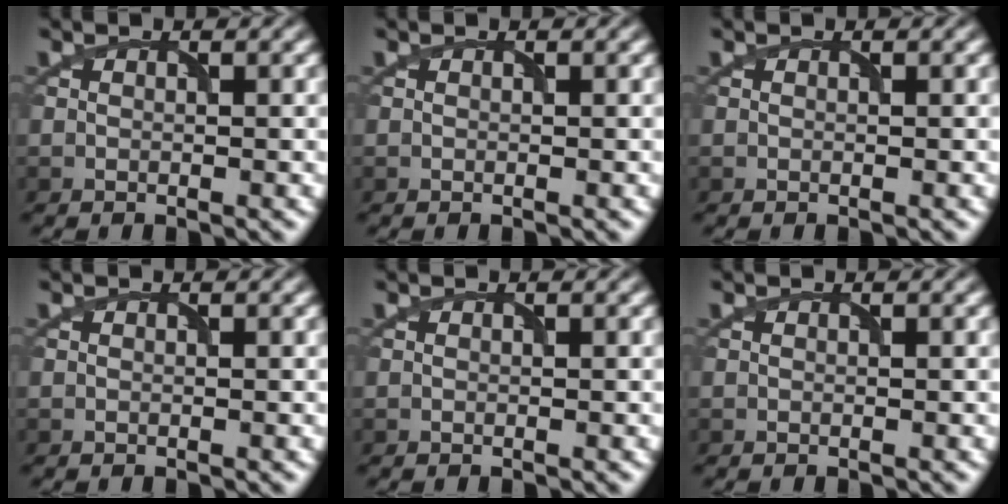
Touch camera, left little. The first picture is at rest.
{"total": 0.0}
{"total": 0.0}
{"total": 0.0}
{"total": 0.0}
{"total": 0.0}